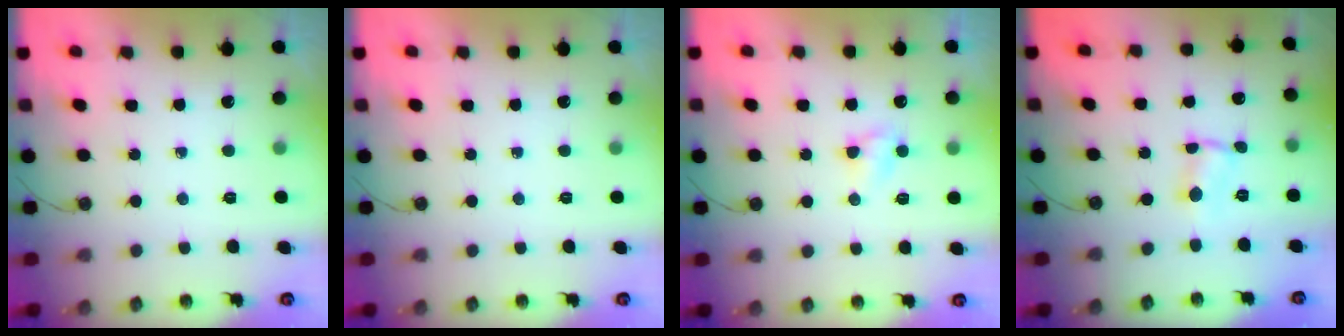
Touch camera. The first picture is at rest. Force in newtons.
{"total": 0.0}
{"total": 3.2, "press": 3.1, "slide": 0.5}
{"total": 1.1, "press": 1.0, "slide": 0.2}